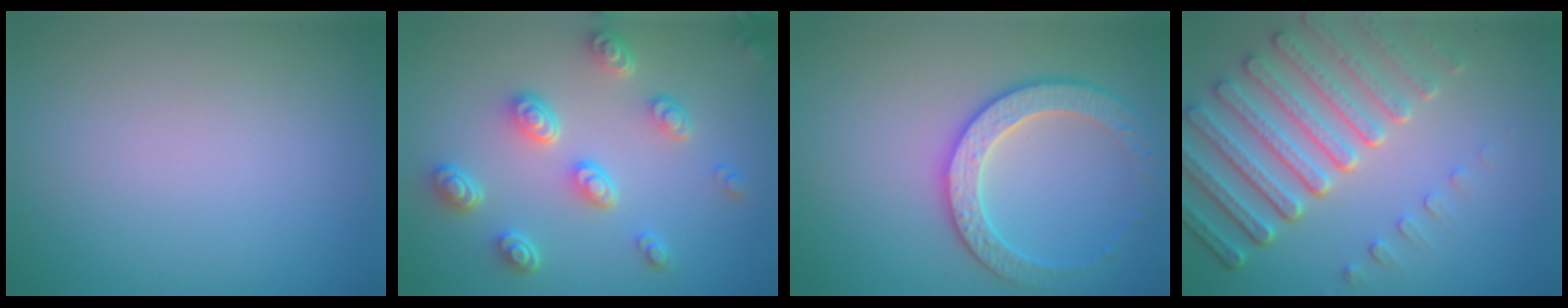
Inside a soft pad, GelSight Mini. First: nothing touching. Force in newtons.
{"total": 4.6, "press": 3.5, "slide": 2.9}
{"total": 3.6, "press": 3.6, "slide": 0.4}
{"total": 7.0, "press": 5.3, "slide": 4.5}